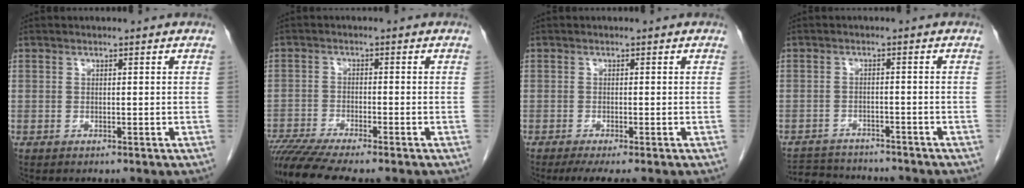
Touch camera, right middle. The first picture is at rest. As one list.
[{"total": 9.9, "force": [-8.5, 0.0, 5.2], "torque": [-0.088, -0.020, -0.139]}, {"total": 3.7, "force": [-2.8, 0.0, 2.4], "torque": [-0.037, -0.012, -0.044]}, {"total": 8.7, "force": [-8.3, 1.8, 2.0], "torque": [-0.036, 0.003, -0.119]}]